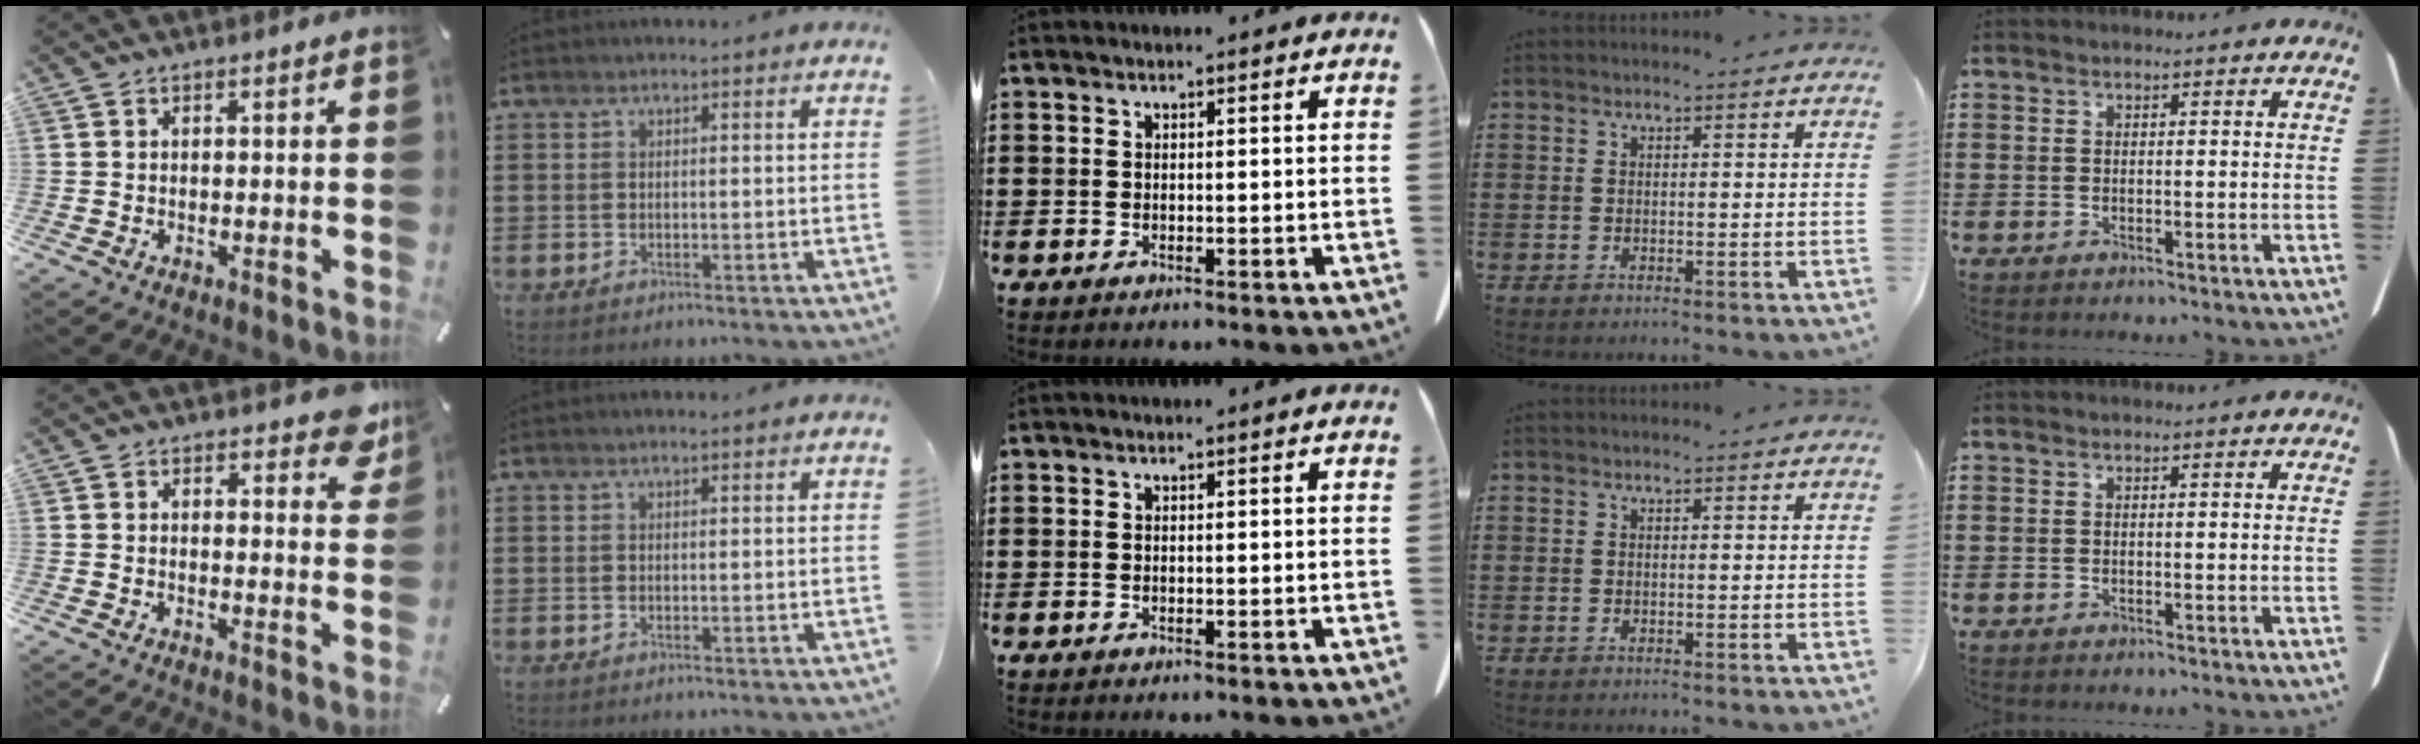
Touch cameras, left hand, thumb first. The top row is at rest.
{"thumb": {"total": 5.1, "force": [3.6, 2.8, 2.4], "torque": [-0.017, -0.019, 0.059]}}